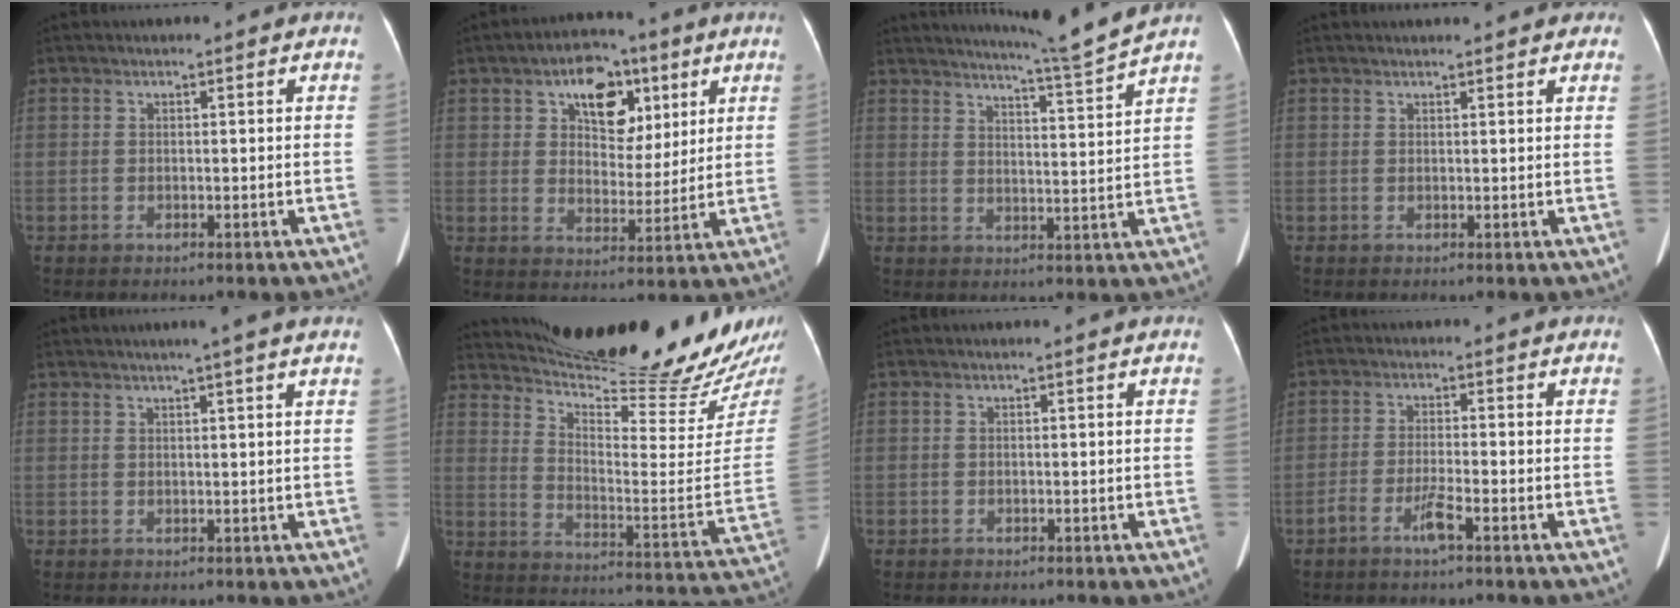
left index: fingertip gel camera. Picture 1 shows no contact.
{"total": 9.7, "force": [4.6, 5.9, 6.2], "torque": [-0.091, 0.026, 0.074]}
{"total": 8.8, "force": [8.0, -2.9, 2.2], "torque": [-0.046, -0.042, 0.121]}
{"total": 6.4, "force": [5.7, 1.3, 2.4], "torque": [-0.033, 0.021, 0.062]}
{"total": 3.0, "force": [2.2, -0.8, 1.8], "torque": [-0.021, 0.011, 0.031]}
{"total": 23.1, "force": [21.4, 0.0, 8.7], "torque": [-0.143, -0.103, 0.295]}
{"total": 0.7, "force": [-0.5, 0.4, -0.1], "torque": [-0.001, 0.004, -0.009]}
{"total": 3.5, "force": [-2.8, -0.1, 2.1], "torque": [-0.046, -0.019, -0.051]}